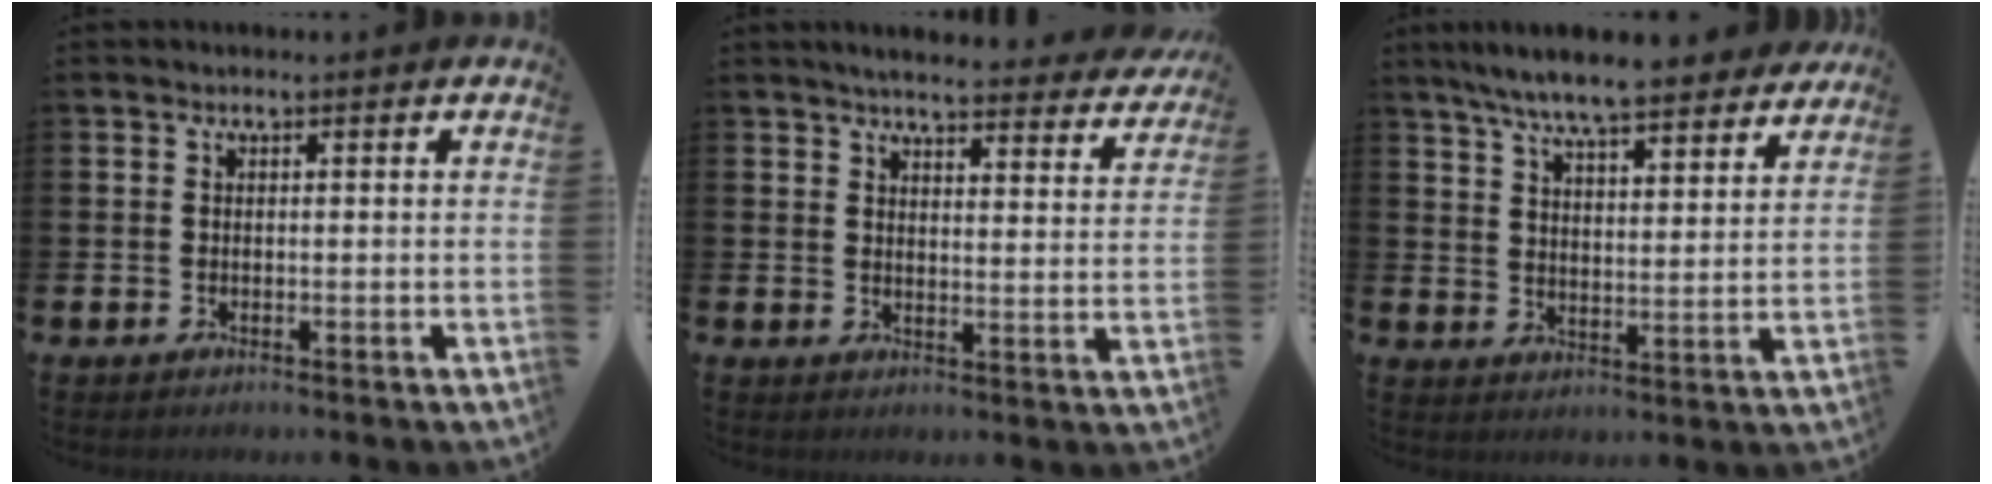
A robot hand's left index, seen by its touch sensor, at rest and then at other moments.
{"total": 4.5, "force": [4.4, 0.4, 1.1], "torque": [-0.025, -0.034, 0.072]}
{"total": 8.2, "force": [7.7, 0.8, 2.7], "torque": [-0.068, -0.048, 0.135]}